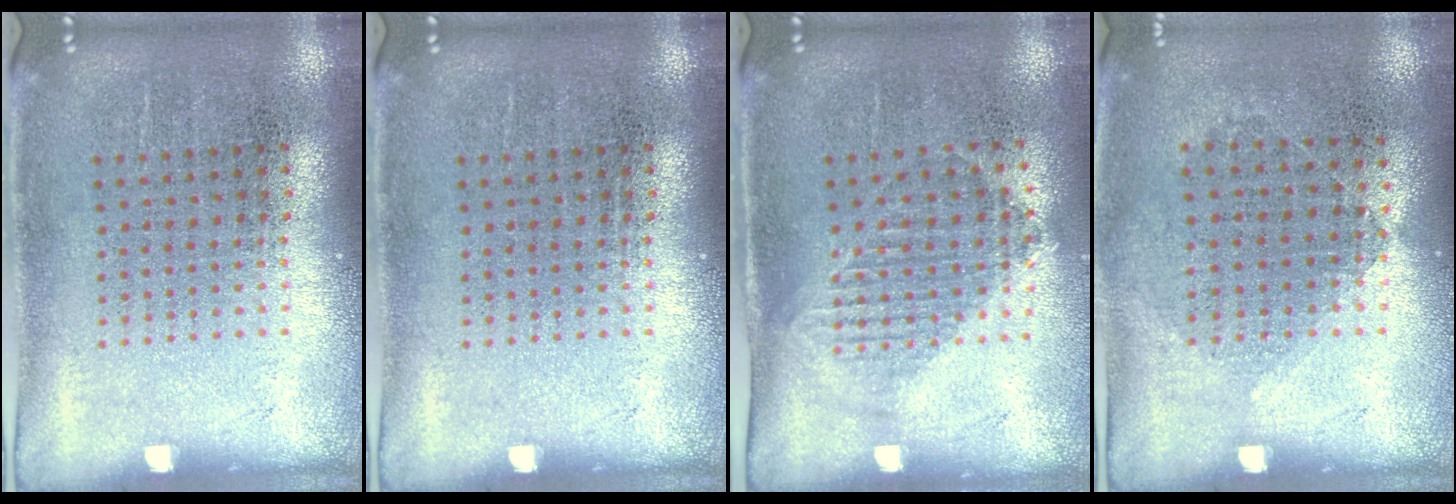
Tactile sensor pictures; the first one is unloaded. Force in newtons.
{"total": 0.0}
{"total": 1.2, "press": 1.1, "slide": 0.5}
{"total": 0.9, "press": 0.8, "slide": 0.4}